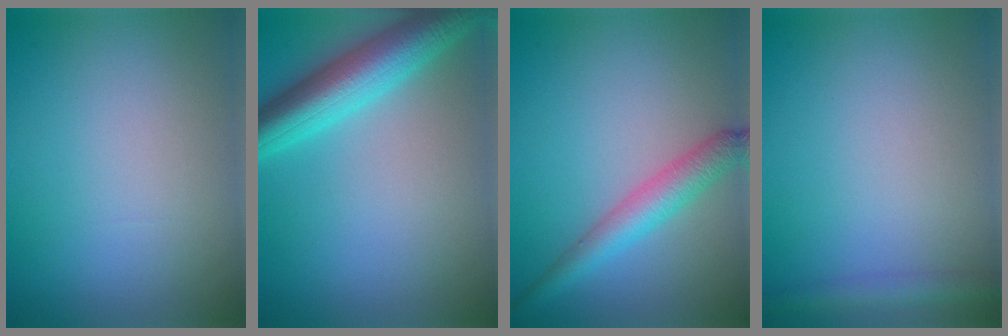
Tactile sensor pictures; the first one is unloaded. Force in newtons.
{"total": 6.8, "press": 6.8, "slide": 0.3}
{"total": 3.5, "press": 3.5, "slide": 0.1}
{"total": 2.1, "press": 2.1, "slide": 0.1}